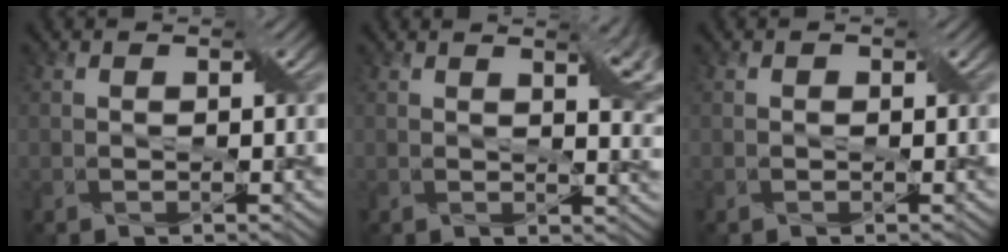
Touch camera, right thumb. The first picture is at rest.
{"total": 4.5, "force": [2.3, 1.4, 3.6], "torque": [-0.054, 0.001, 0.042]}
{"total": 0.6, "force": [0.0, 0.5, 0.2], "torque": [0.000, -0.003, 0.002]}